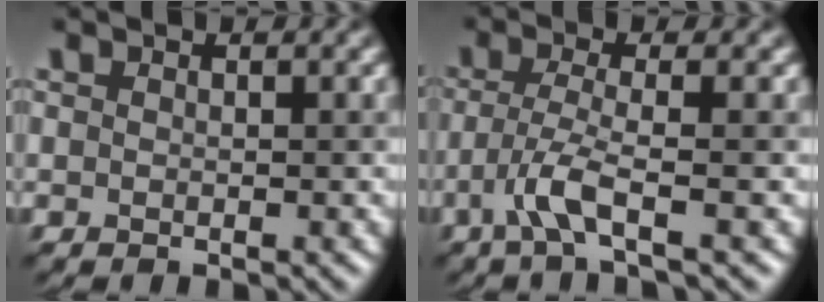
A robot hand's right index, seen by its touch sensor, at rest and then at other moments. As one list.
[{"total": 3.0, "force": [-1.5, 0.2, 2.6], "torque": [-0.056, 0.000, -0.037]}]